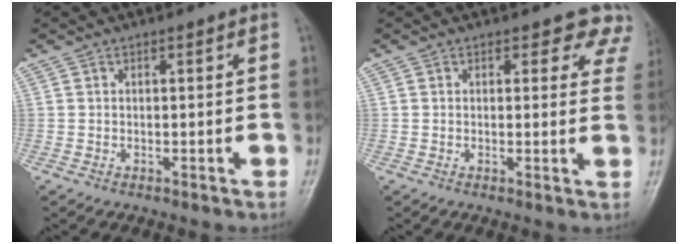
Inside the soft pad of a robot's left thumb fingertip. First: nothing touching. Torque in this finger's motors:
{"motor_torque": [0.03, 0.08, -0.13, -0.10, 0.07]}